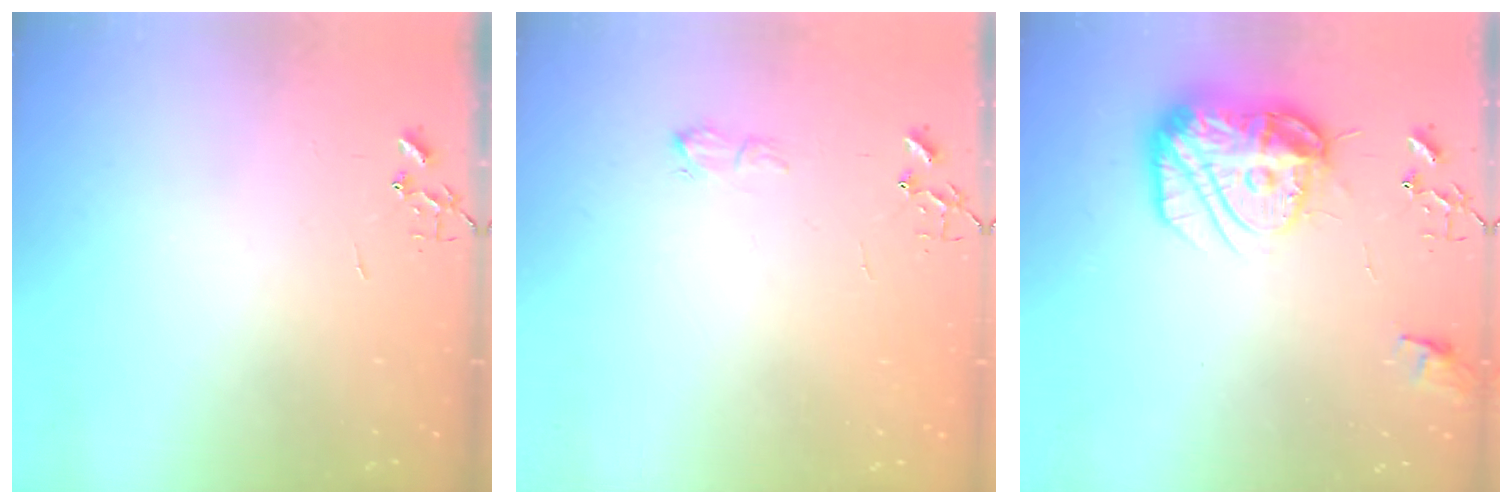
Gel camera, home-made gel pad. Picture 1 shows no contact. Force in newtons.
{"total": 5.3, "press": 5.3, "slide": 0.7}
{"total": 17.8, "press": 17.8, "slide": 1.7}